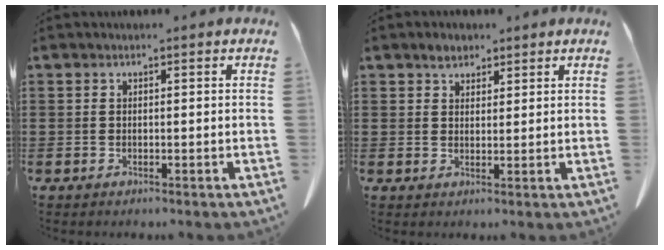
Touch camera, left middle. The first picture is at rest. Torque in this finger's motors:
{"motor_torque": [0.02, 0.01, 0.02, 0.01]}